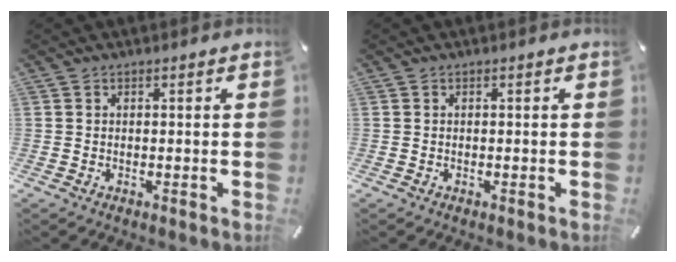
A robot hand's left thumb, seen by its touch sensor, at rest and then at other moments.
{"total": 0.0}